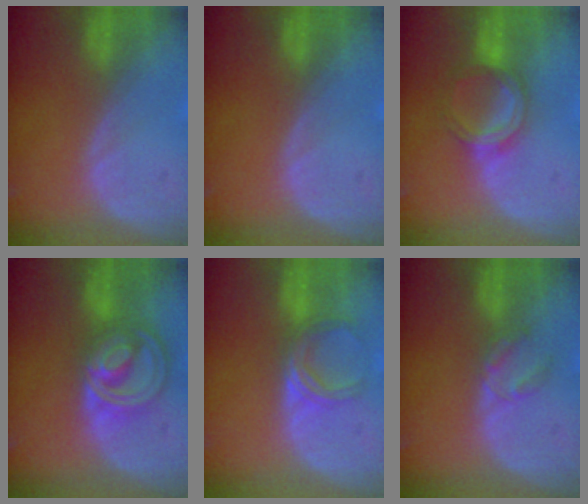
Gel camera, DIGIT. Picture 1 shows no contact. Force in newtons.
{"total": 0.0}
{"total": 5.3, "press": 5.2, "slide": 0.5}
{"total": 8.7, "press": 7.4, "slide": 4.6}
{"total": 5.1, "press": 4.5, "slide": 2.3}
{"total": 2.8, "press": 2.8, "slide": 0.3}